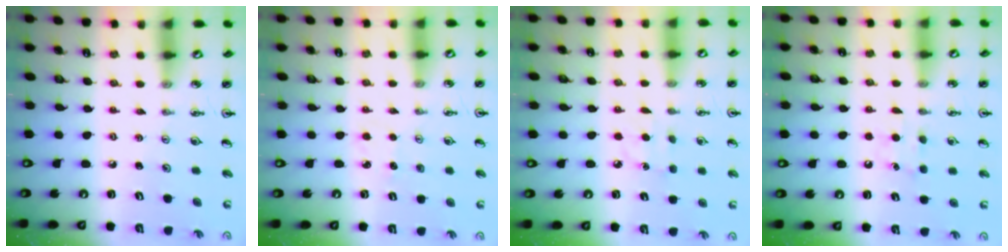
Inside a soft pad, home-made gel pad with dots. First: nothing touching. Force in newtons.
{"total": 3.2, "press": 3.1, "slide": 0.4}
{"total": 5.8, "press": 5.8, "slide": 0.6}
{"total": 8.0, "press": 7.9, "slide": 0.9}